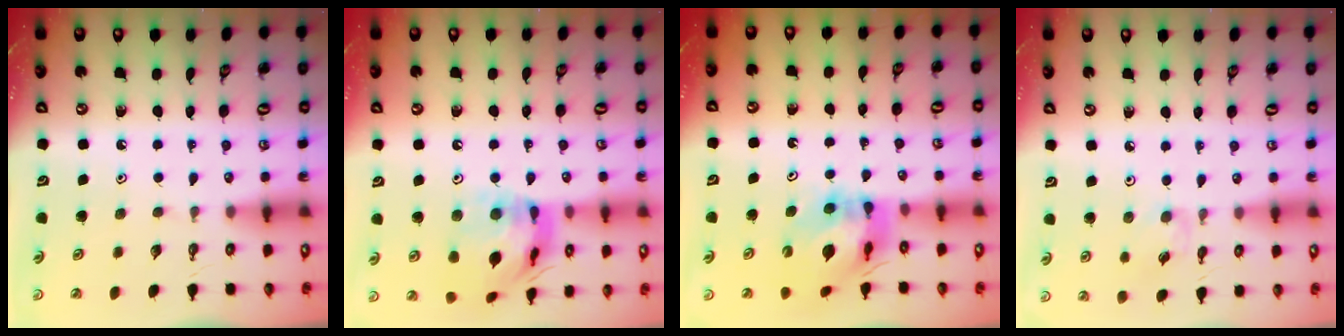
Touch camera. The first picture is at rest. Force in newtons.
{"total": 16.8, "press": 16.7, "slide": 1.8}
{"total": 12.6, "press": 12.6, "slide": 1.5}
{"total": 2.9, "press": 2.8, "slide": 0.5}